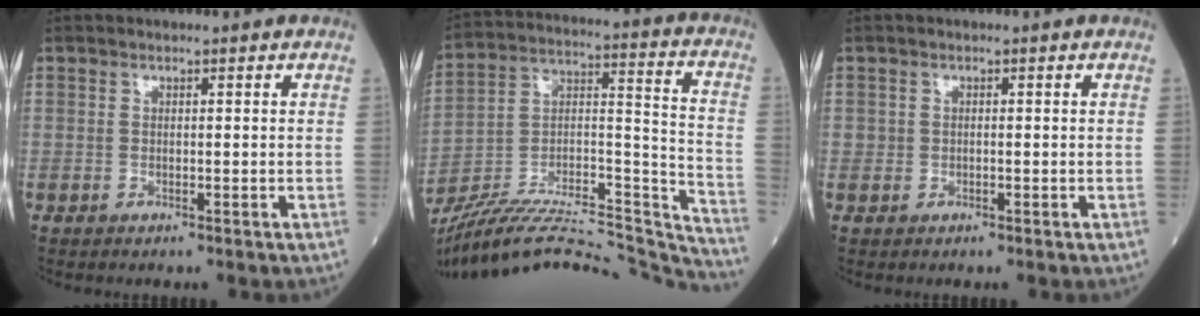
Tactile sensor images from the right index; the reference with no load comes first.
{"total": 30.8, "force": [-28.7, 3.5, 10.7], "torque": [-0.138, 0.008, -0.434]}
{"total": 0.7, "force": [0.0, 0.7, 0.1], "torque": [0.002, 0.002, 0.000]}